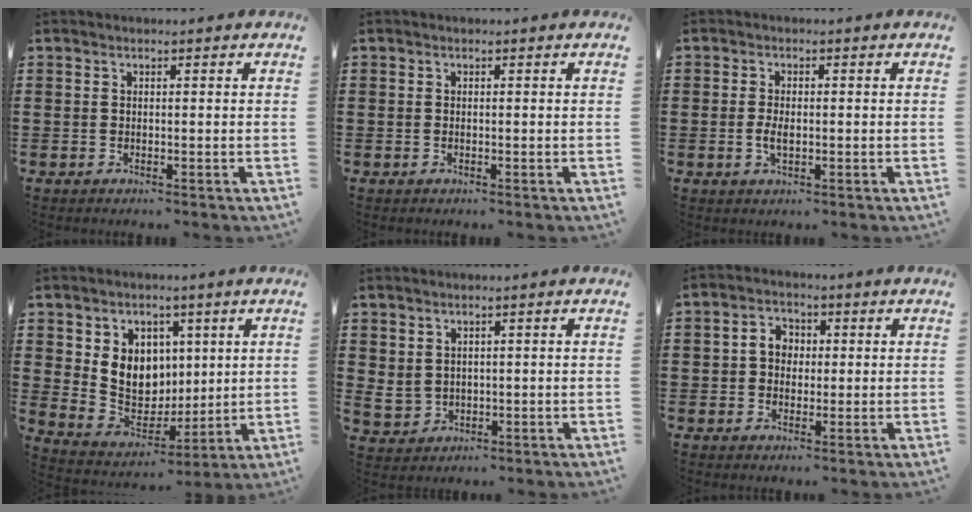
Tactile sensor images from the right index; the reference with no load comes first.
{"total": 0.0}
{"total": 2.6, "force": [-0.3, 1.2, 2.3], "torque": [-0.050, -0.002, -0.008]}
{"total": 8.3, "force": [2.6, 7.4, 2.6], "torque": [-0.070, -0.005, 0.054]}
{"total": 2.5, "force": [1.4, 1.9, 0.9], "torque": [-0.034, 0.004, 0.025]}
{"total": 3.8, "force": [0.1, 3.1, 2.2], "torque": [-0.052, 0.014, -0.002]}